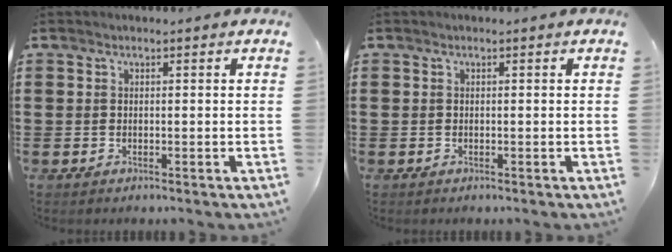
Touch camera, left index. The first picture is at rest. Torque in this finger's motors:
{"motor_torque": [0.01, -0.01, 0.00, 0.00]}